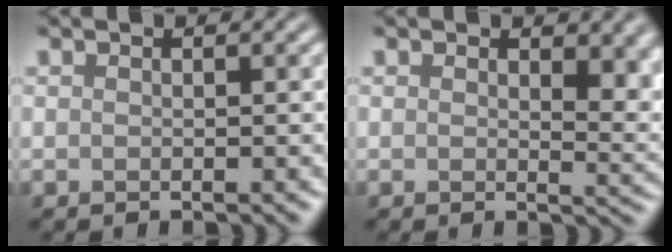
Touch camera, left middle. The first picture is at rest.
{"total": 4.0, "force": [1.4, 2.1, 3.2], "torque": [-0.032, -0.009, 0.025]}